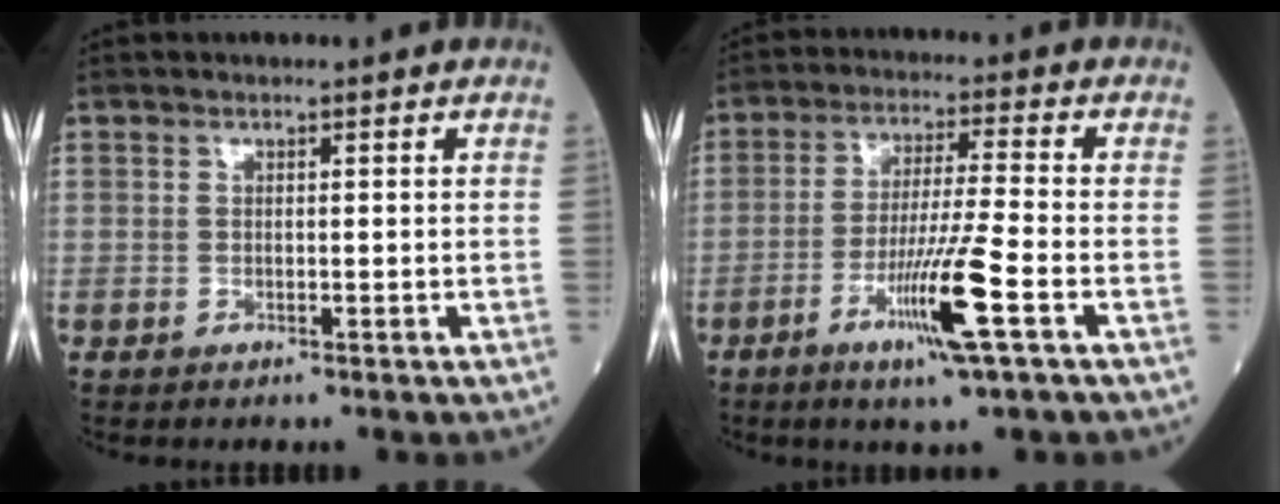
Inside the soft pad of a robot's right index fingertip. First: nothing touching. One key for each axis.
{"total": 10.0, "fx": -4.4, "fy": -0.9, "fz": 9.0, "tx": -0.166, "ty": -0.018, "tz": -0.082}